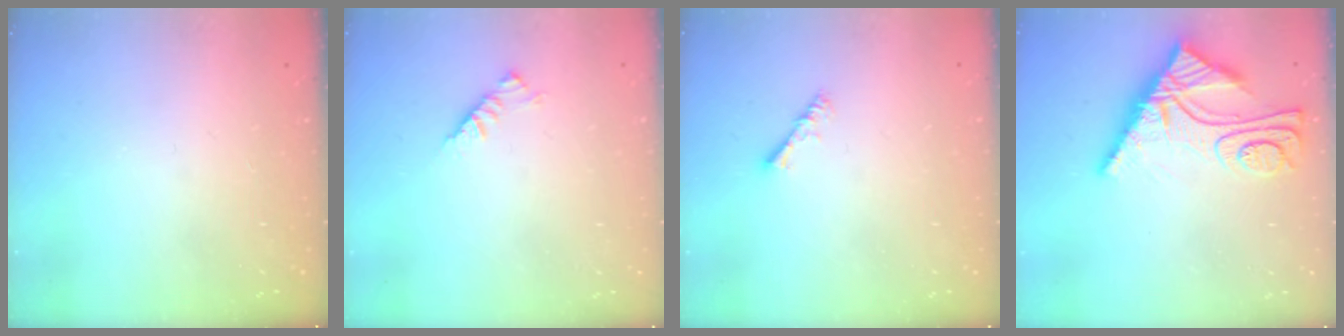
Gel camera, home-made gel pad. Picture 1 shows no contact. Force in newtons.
{"total": 3.0, "press": 2.9, "slide": 0.8}
{"total": 2.8, "press": 2.8, "slide": 0.5}
{"total": 11.4, "press": 11.4, "slide": 1.0}